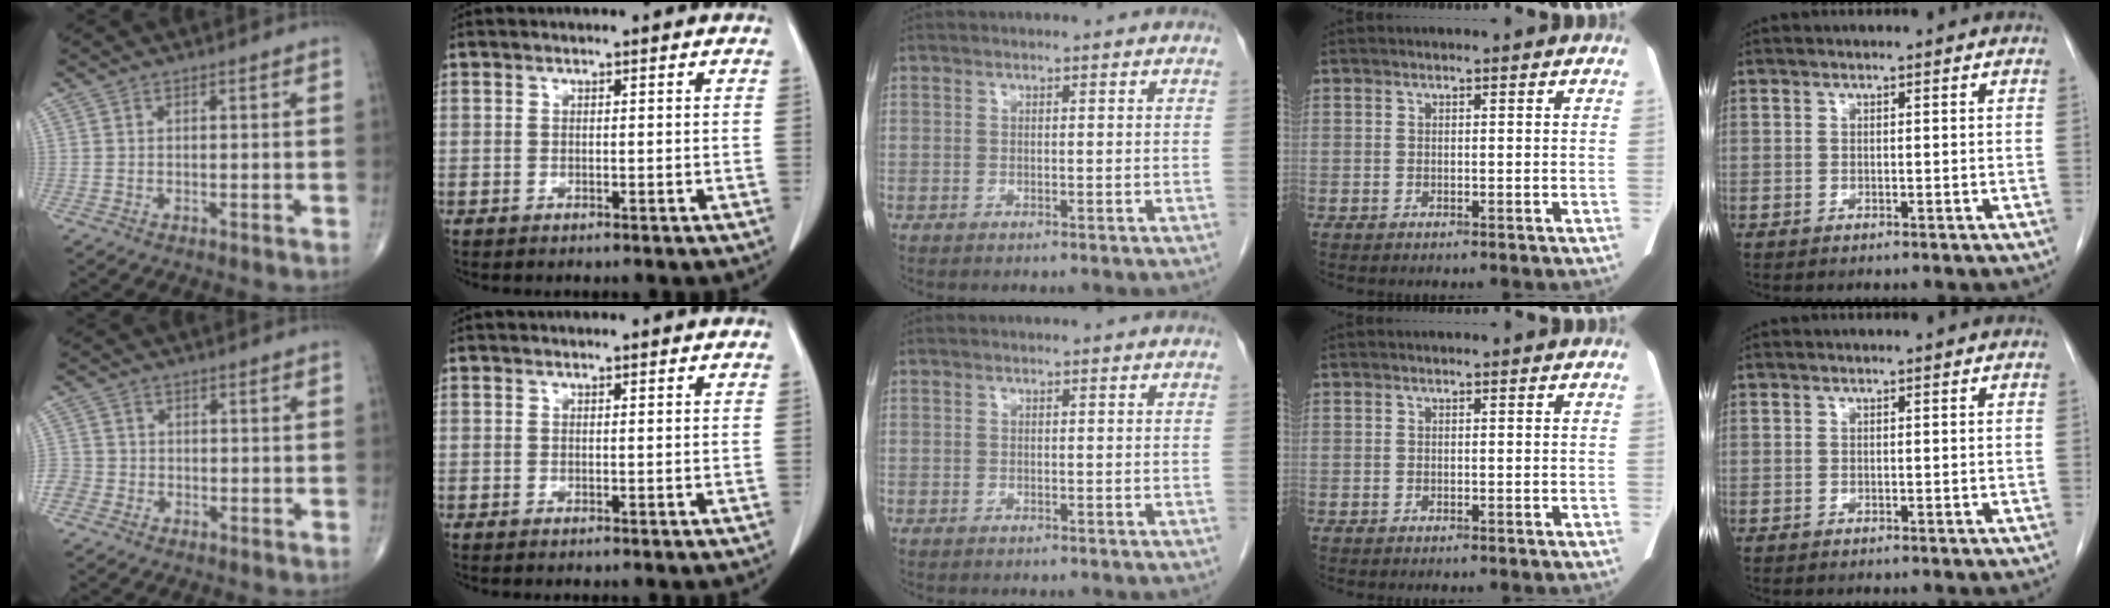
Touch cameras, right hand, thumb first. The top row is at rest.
{"thumb": {"total": 3.6, "force": [-1.5, 3.2, 0.8], "torque": [-0.006, 0.011, -0.034]}}